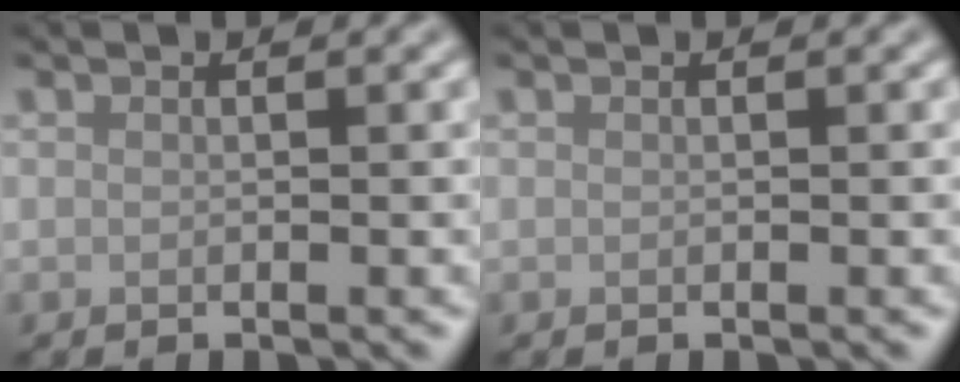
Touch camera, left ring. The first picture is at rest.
{"total": 0.0}